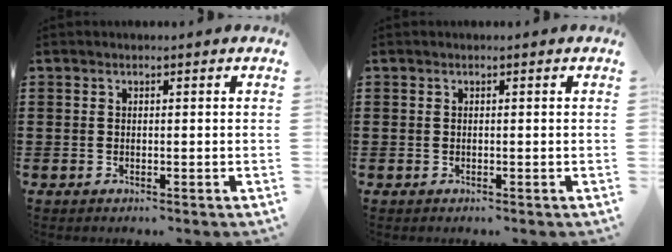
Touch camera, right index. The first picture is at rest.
{"total": 0.0}